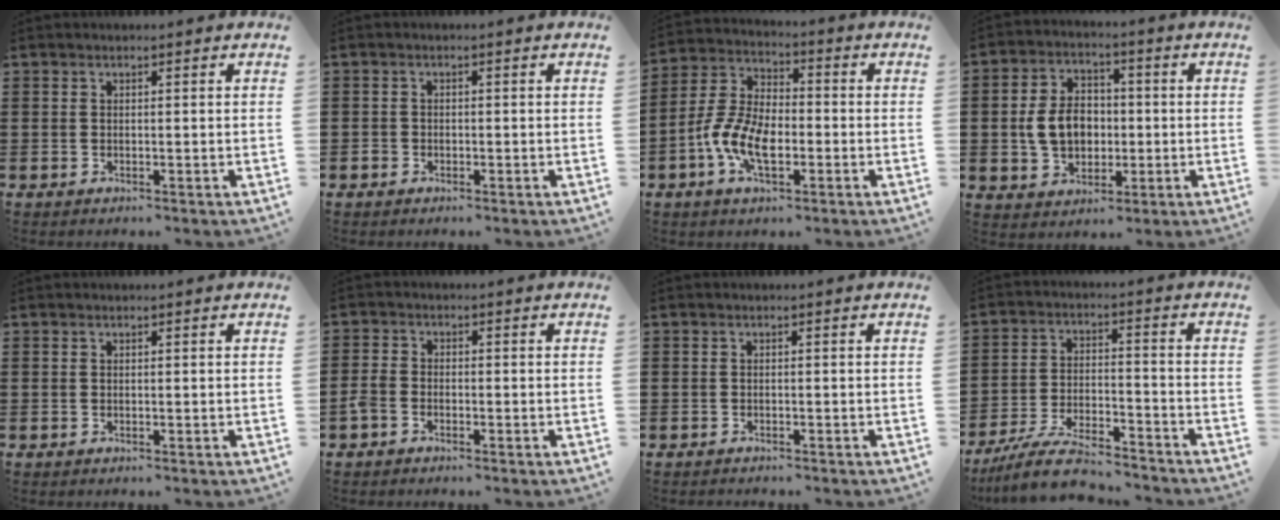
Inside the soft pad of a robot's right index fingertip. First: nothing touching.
{"total": 1.1, "force": [-0.7, 0.8, 0.2], "torque": [-0.005, 0.002, -0.016]}
{"total": 8.9, "force": [-3.3, 4.4, 7.0], "torque": [-0.173, -0.005, -0.068]}
{"total": 7.6, "force": [-0.5, 5.8, 4.9], "torque": [-0.106, 0.003, -0.018]}
{"total": 0.0}
{"total": 2.2, "force": [-1.6, 1.3, 1.0], "torque": [-0.035, 0.001, -0.036]}
{"total": 0.8, "force": [-0.8, 0.2, -0.2], "torque": [0.004, 0.004, -0.018]}
{"total": 8.0, "force": [-7.4, 0.7, 2.9], "torque": [-0.064, 0.008, -0.144]}